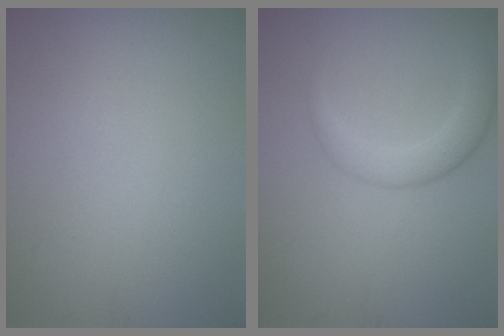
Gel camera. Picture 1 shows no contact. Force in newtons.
{"total": 2.9, "press": 2.9, "slide": 0.2}